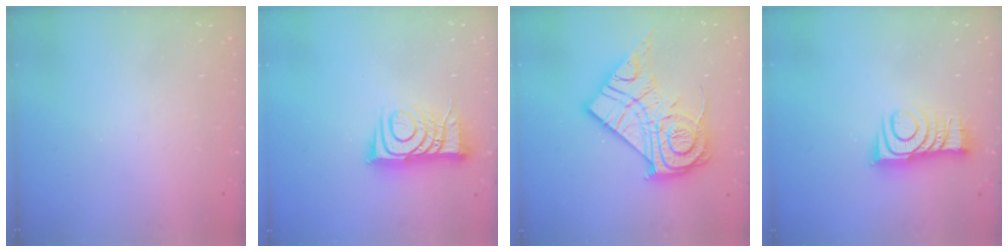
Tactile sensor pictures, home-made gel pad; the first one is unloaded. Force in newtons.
{"total": 9.8, "press": 9.8, "slide": 1.2}
{"total": 23.3, "press": 23.3, "slide": 1.7}
{"total": 10.5, "press": 10.5, "slide": 0.3}